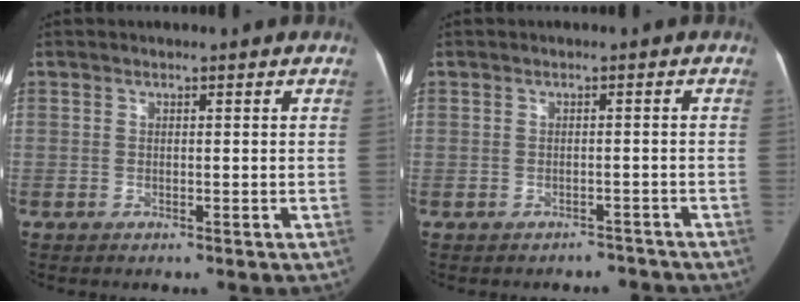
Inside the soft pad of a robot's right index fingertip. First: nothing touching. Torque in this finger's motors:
{"motor_torque": [-1.57, 0.57, -1.05, -0.21]}